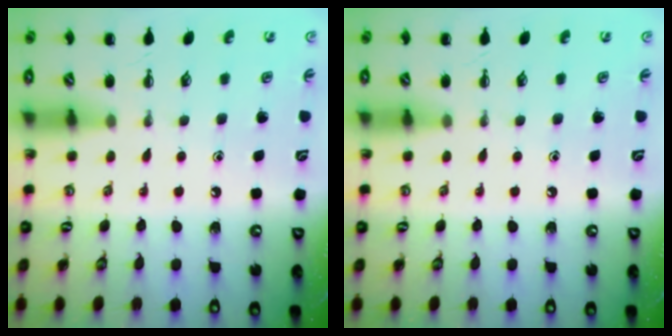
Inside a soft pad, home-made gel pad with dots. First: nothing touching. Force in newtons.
{"total": 0.0}